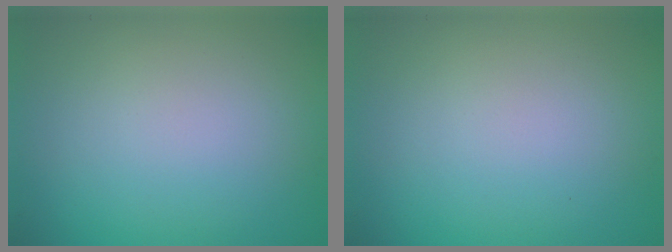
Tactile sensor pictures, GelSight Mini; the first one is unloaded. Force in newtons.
{"total": 0.0}